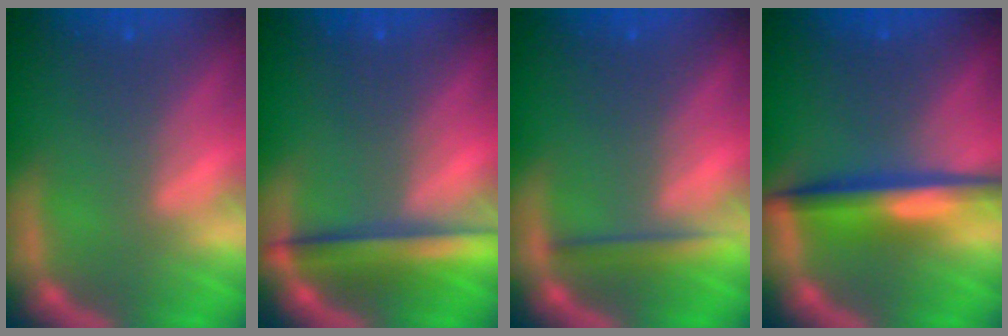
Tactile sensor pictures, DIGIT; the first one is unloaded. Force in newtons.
{"total": 4.4}
{"total": 2.0}
{"total": 5.0}